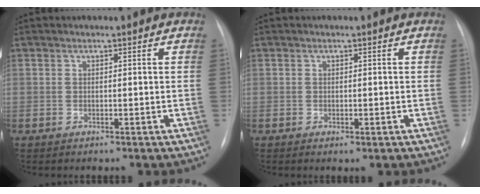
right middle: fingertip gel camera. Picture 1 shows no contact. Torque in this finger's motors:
{"motor_torque": [-0.77, 0.19, -0.20, -0.06]}